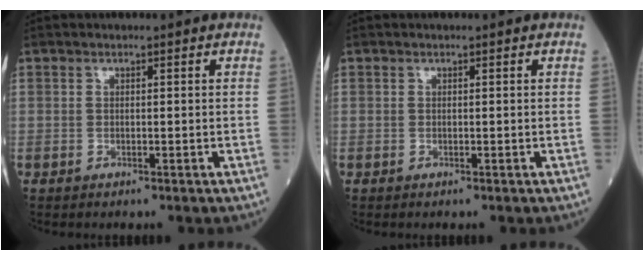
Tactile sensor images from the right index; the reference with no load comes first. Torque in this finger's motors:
{"motor_torque": [0.09, 0.06, -0.03, -0.03]}